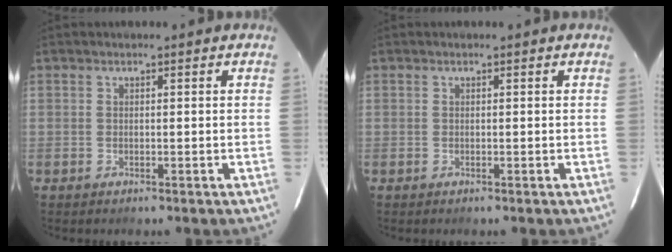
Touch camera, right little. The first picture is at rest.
{"total": 0.0}